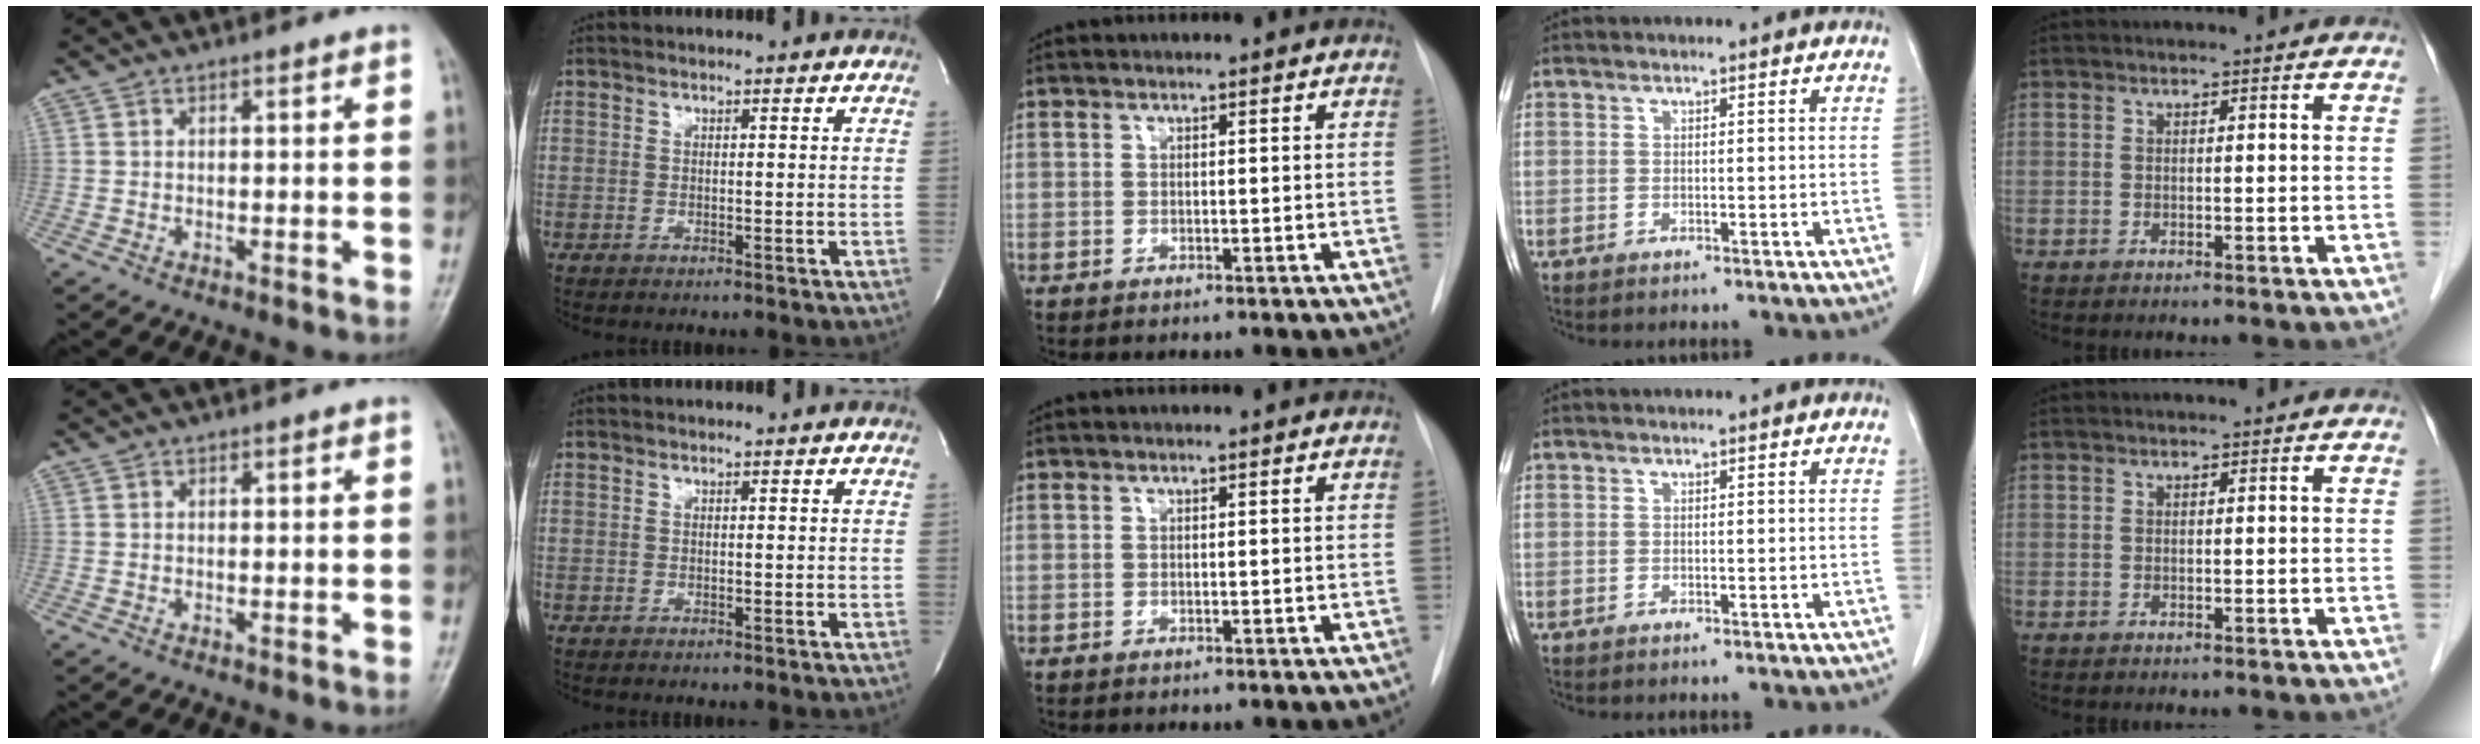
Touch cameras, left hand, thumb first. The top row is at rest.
{}